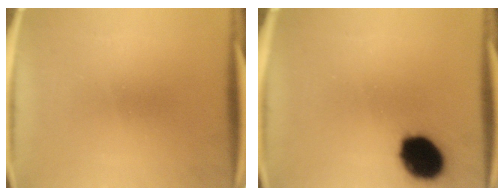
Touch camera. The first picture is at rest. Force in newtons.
{"total": 13.7}